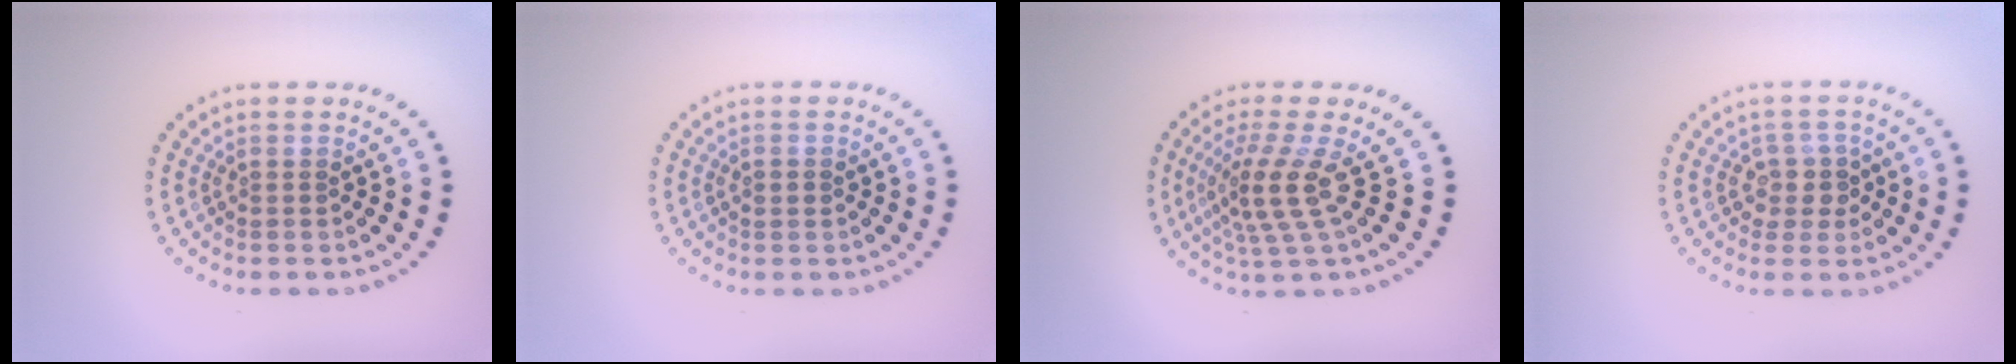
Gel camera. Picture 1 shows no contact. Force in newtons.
{"total": 1.1, "press": 1.1, "slide": 0.1}
{"total": 3.8, "press": 2.7, "slide": 2.7}
{"total": 2.3, "press": 2.0, "slide": 1.1}